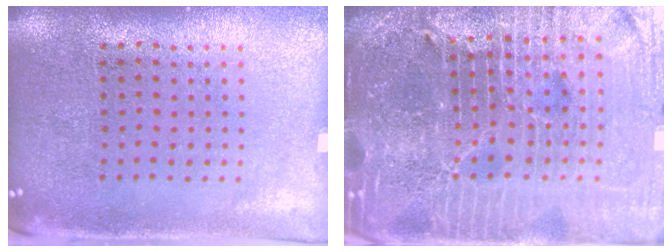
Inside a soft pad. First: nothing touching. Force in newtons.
{"total": 7.1, "press": 6.2, "slide": 3.5}